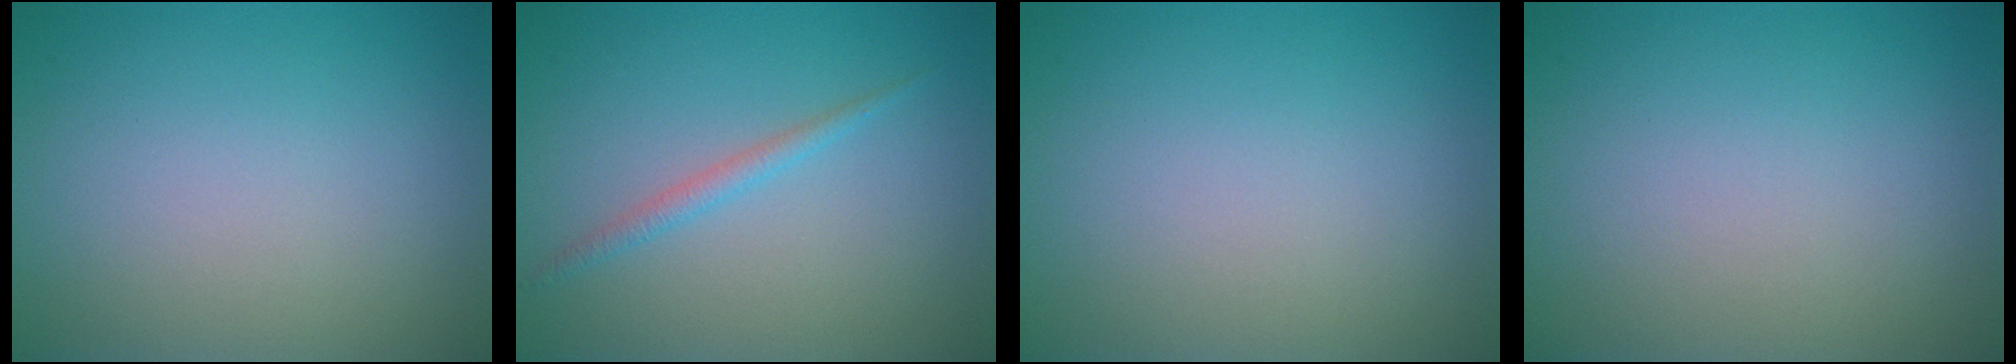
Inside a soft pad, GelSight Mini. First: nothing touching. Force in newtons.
{"total": 1.3, "press": 1.3, "slide": 0.1}
{"total": 0.0}
{"total": 0.0}